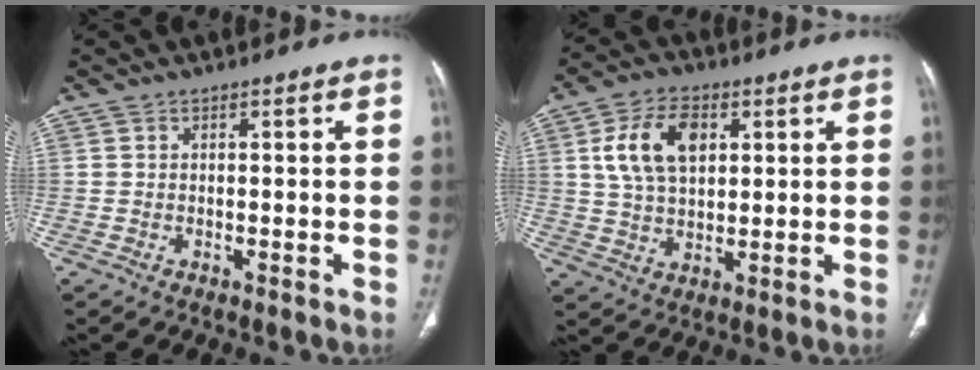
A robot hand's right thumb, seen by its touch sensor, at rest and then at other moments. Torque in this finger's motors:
{"motor_torque": [-1.18, 1.34, 0.98, -0.08, 0.11]}